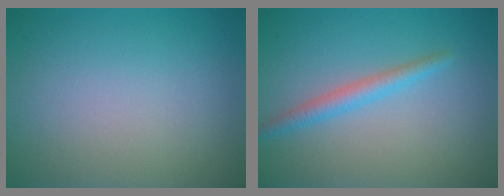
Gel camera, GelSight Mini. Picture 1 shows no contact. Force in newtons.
{"total": 2.2, "press": 2.2, "slide": 0.0}